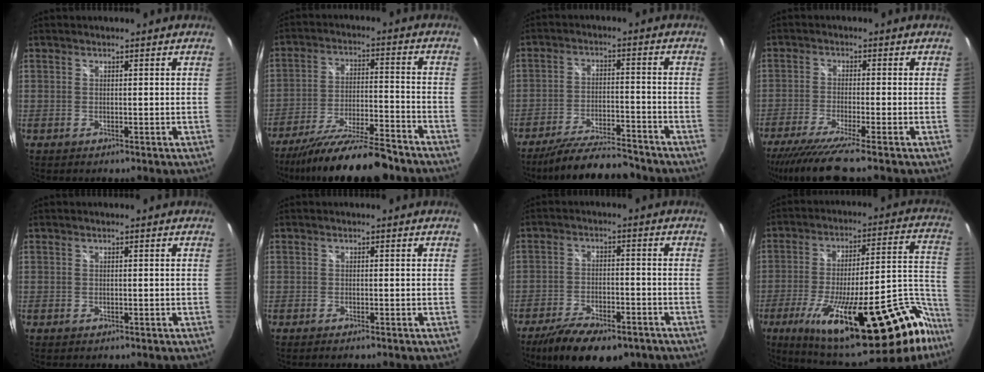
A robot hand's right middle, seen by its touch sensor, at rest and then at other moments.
{"total": 17.8, "force": [-15.2, 3.0, 8.8], "torque": [-0.166, -0.028, -0.235]}
{"total": 13.4, "force": [-12.0, 2.0, 5.6], "torque": [-0.121, -0.014, -0.191]}
{"total": 9.9, "force": [-8.0, -0.7, 5.8], "torque": [-0.124, -0.036, -0.137]}
{"total": 0.0}
{"total": 0.7, "force": [-0.6, -0.2, 0.4], "torque": [-0.007, -0.002, -0.012]}
{"total": 14.7, "force": [-10.3, 5.8, 8.7], "torque": [-0.183, -0.034, -0.162]}
{"total": 34.9, "force": [-22.5, 10.1, 24.6], "torque": [-0.361, -0.014, -0.316]}